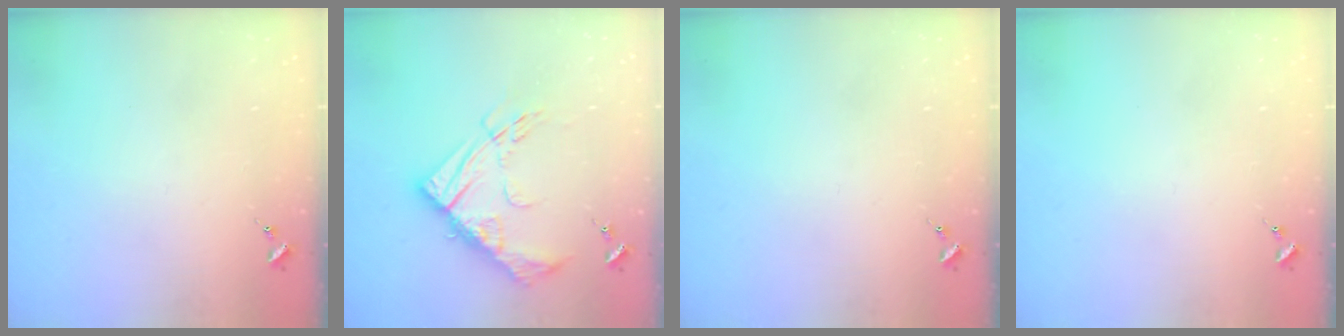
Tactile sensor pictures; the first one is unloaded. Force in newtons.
{"total": 17.2, "press": 17.1, "slide": 1.6}
{"total": 0.0}
{"total": 0.0}